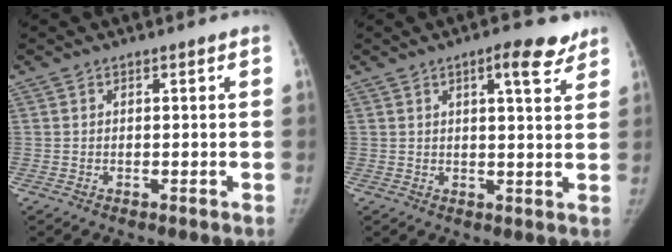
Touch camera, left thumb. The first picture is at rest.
{"total": 7.0, "force": [4.1, 2.1, 5.3], "torque": [-0.056, -0.018, 0.051]}